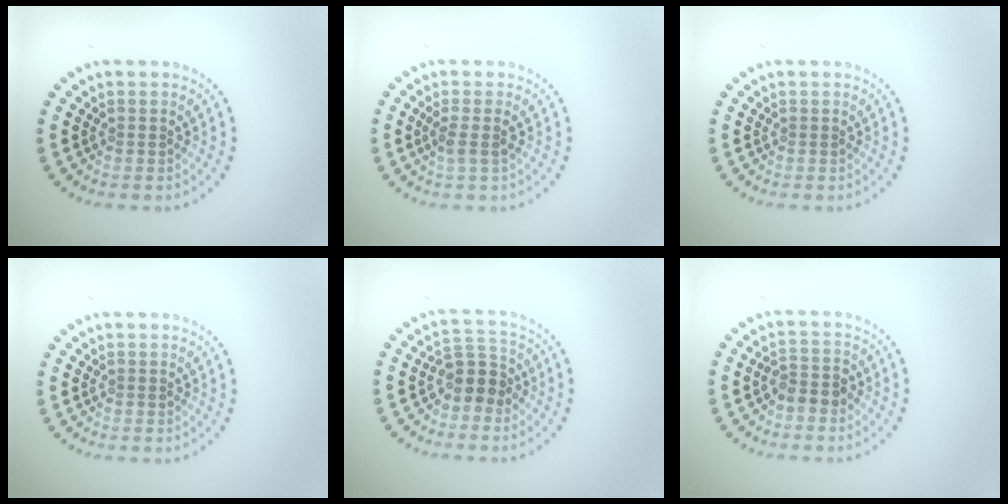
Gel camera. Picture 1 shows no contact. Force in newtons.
{"total": 1.6, "press": 1.4, "slide": 0.9}
{"total": 0.0}
{"total": 0.0}
{"total": 2.8, "press": 2.6, "slide": 1.2}
{"total": 2.1, "press": 1.9, "slide": 0.9}